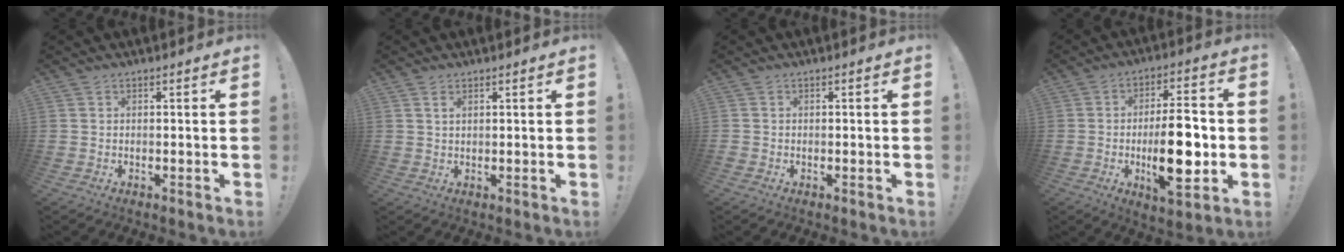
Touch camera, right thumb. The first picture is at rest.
{"total": 1.6, "force": [0.9, 0.7, 1.1], "torque": [-0.021, 0.000, 0.016]}
{"total": 1.0, "force": [-0.9, 0.3, 0.3], "torque": [-0.005, 0.002, -0.016]}
{"total": 17.0, "force": [-3.2, 5.7, 15.7], "torque": [-0.259, -0.005, -0.055]}